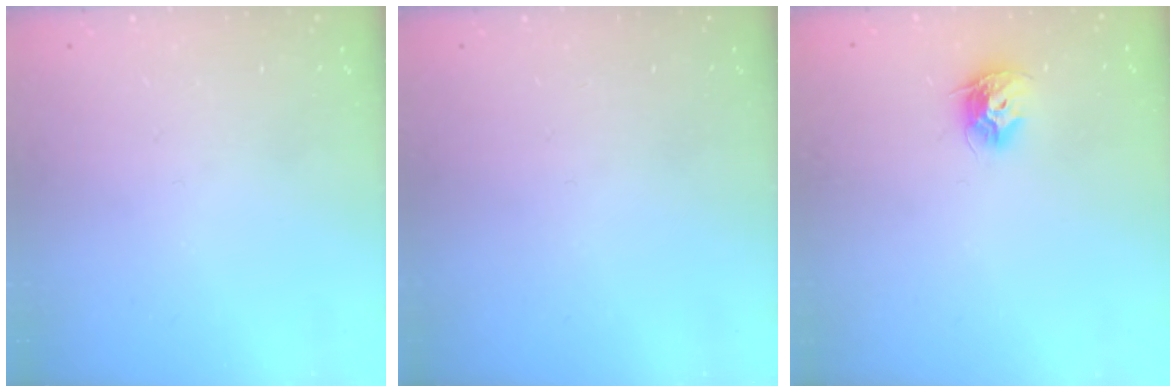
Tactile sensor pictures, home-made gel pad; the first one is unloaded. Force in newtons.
{"total": 0.0}
{"total": 8.9, "press": 8.9, "slide": 0.1}